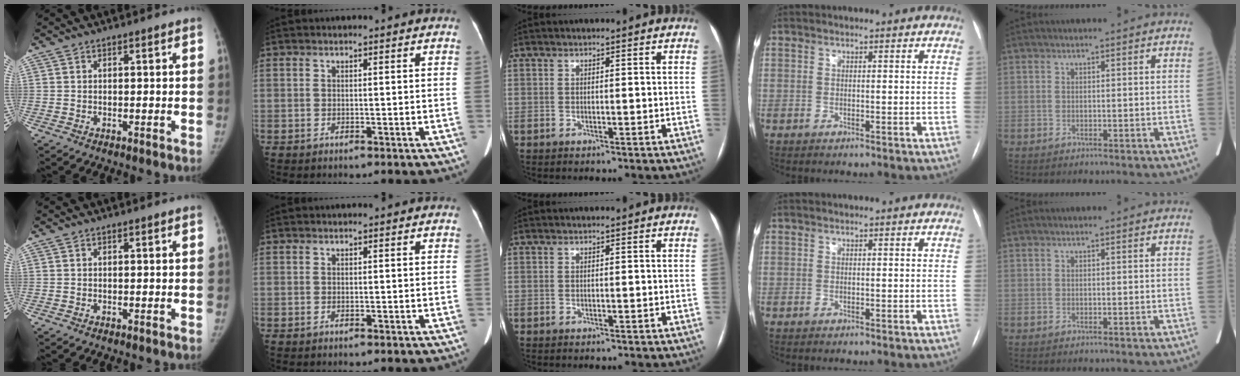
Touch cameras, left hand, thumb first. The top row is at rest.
{}